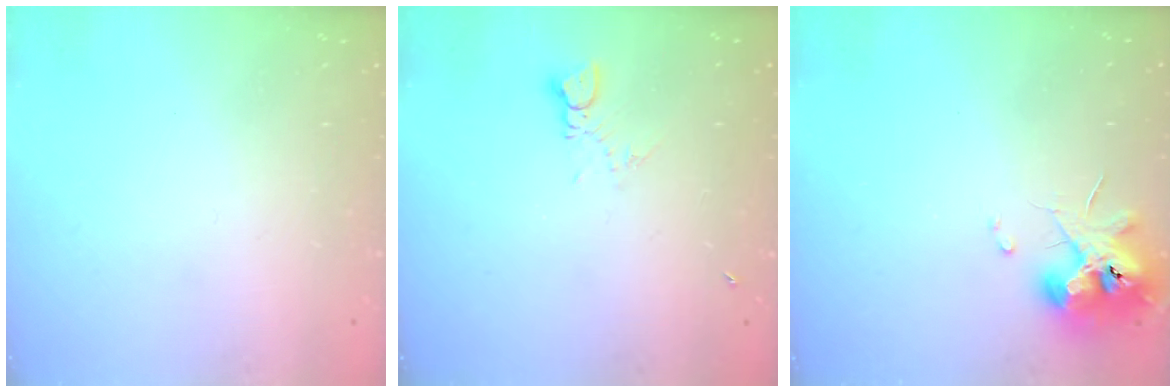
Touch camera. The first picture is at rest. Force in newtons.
{"total": 2.2, "press": 2.2, "slide": 0.1}
{"total": 10.9, "press": 10.9, "slide": 1.1}